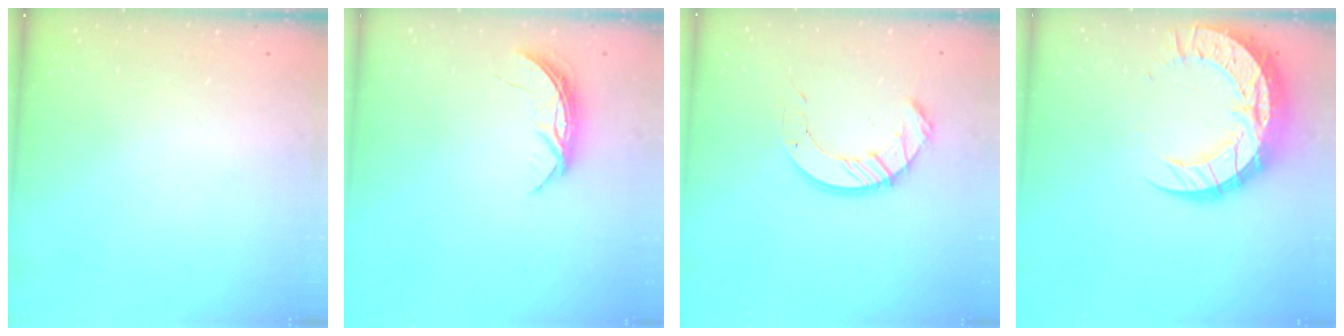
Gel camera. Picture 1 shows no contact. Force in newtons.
{"total": 5.9, "press": 5.8, "slide": 0.5}
{"total": 10.2, "press": 10.1, "slide": 1.0}
{"total": 17.5, "press": 17.4, "slide": 1.4}